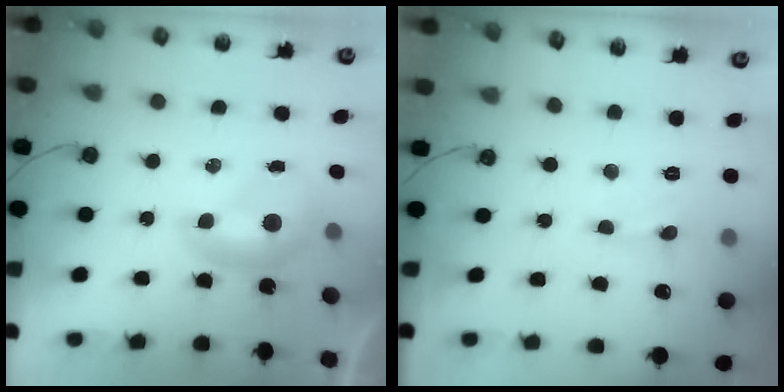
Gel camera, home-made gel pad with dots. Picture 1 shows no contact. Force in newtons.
{"total": 0.8, "press": 0.8, "slide": 0.2}